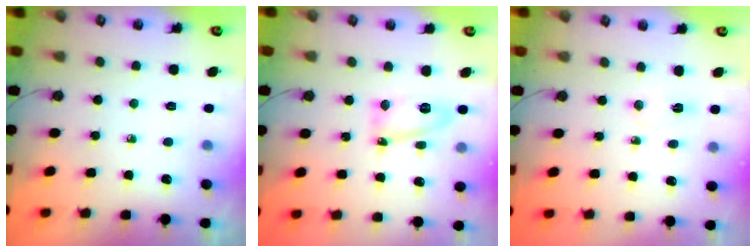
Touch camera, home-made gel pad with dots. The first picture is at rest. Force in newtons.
{"total": 11.4, "press": 10.7, "slide": 4.0}
{"total": 2.9, "press": 2.9, "slide": 0.4}